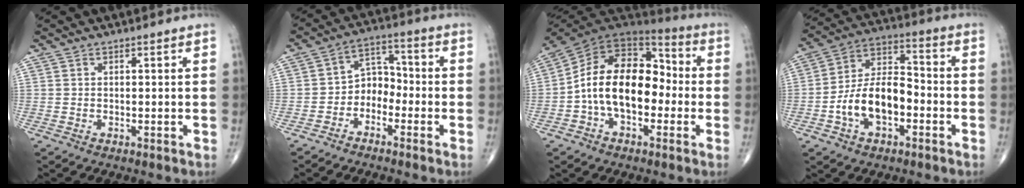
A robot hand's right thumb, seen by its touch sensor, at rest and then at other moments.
{"total": 6.3, "force": [-2.8, 4.6, 3.2], "torque": [-0.025, 0.043, -0.062]}
{"total": 17.9, "force": [-2.2, 11.1, 13.9], "torque": [-0.211, 0.048, -0.048]}
{"total": 13.5, "force": [-4.0, 7.9, 10.3], "torque": [-0.170, 0.044, -0.076]}